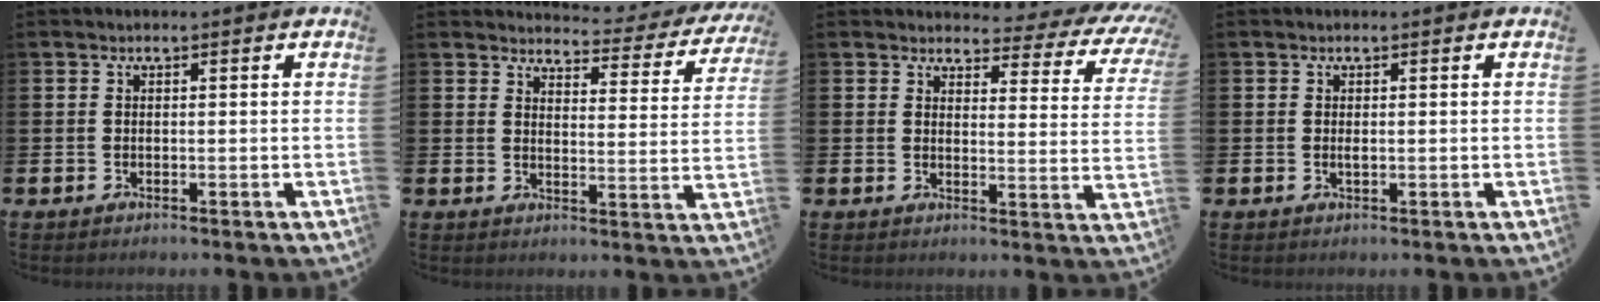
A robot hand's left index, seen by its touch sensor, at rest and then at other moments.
{"total": 3.1, "force": [2.9, 0.8, 0.6], "torque": [-0.016, -0.031, 0.042]}
{"total": 2.9, "force": [2.5, 1.2, 0.8], "torque": [-0.020, -0.032, 0.034]}
{"total": 0.7, "force": [0.0, 0.2, 0.6], "torque": [-0.008, -0.001, -0.001]}